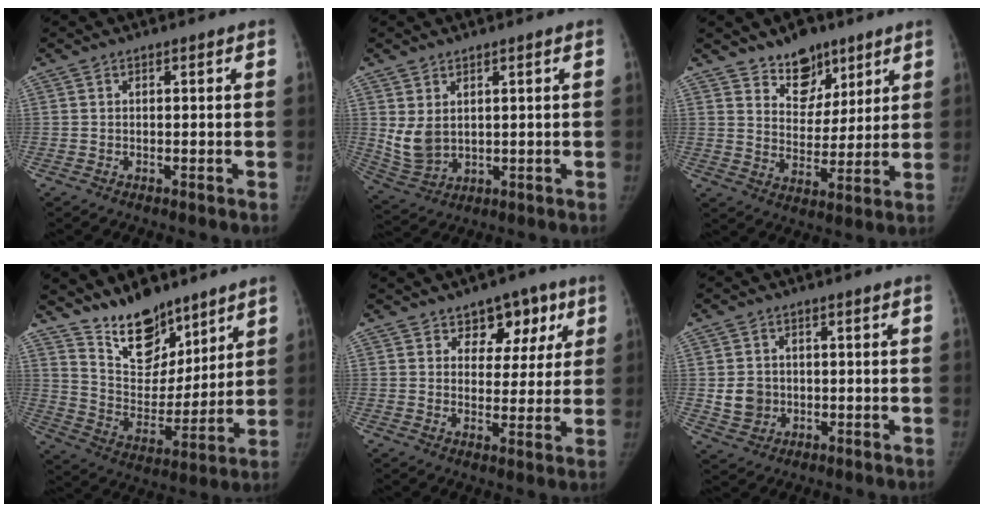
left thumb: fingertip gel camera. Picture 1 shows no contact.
{"total": 6.5, "force": [1.9, 4.5, 4.3], "torque": [-0.081, -0.016, 0.055]}
{"total": 9.8, "force": [7.0, 6.0, 3.3], "torque": [-0.015, -0.047, 0.120]}
{"total": 14.9, "force": [11.4, 7.3, 6.2], "torque": [-0.057, -0.084, 0.210]}
{"total": 8.3, "force": [4.5, 5.8, 4.0], "torque": [-0.005, -0.015, 0.061]}
{"total": 5.2, "force": [-0.1, 4.7, 2.3], "torque": [-0.022, 0.001, 0.005]}